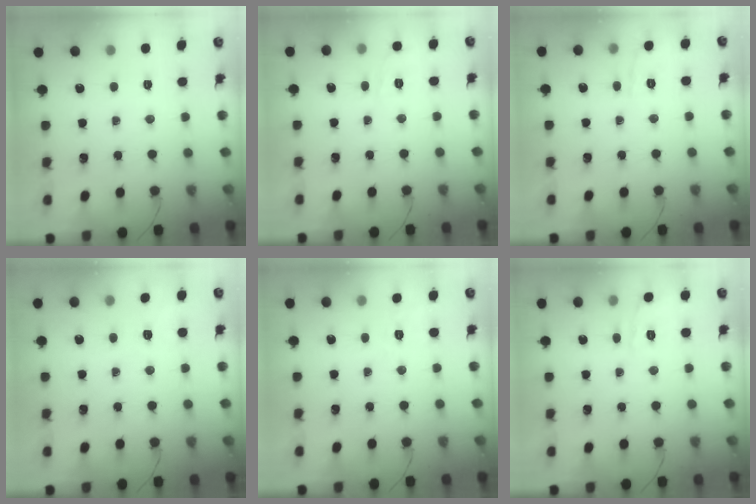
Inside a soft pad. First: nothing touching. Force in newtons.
{"total": 6.2, "press": 6.0, "slide": 1.6}
{"total": 1.7, "press": 0.1, "slide": 1.7}
{"total": 2.2, "press": 0.8, "slide": 2.1}
{"total": 1.9, "press": 0.7, "slide": 1.7}
{"total": 9.8, "press": 9.6, "slide": 1.7}